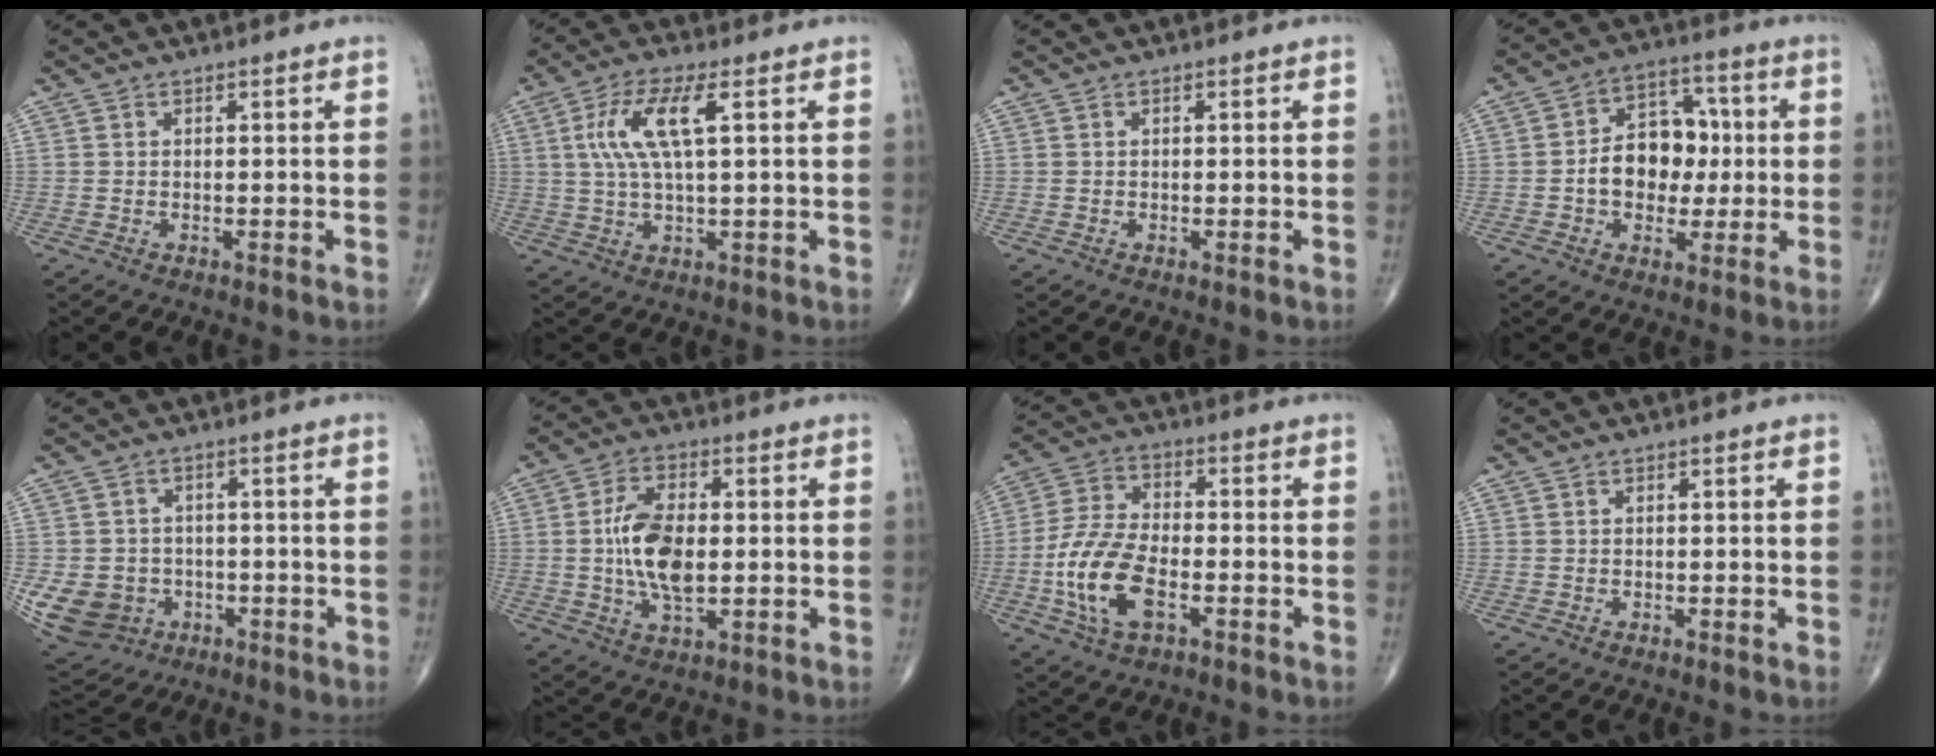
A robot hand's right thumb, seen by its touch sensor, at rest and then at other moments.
{"total": 9.4, "force": [2.4, 2.5, 8.7], "torque": [-0.197, 0.008, 0.051]}
{"total": 0.0}
{"total": 12.1, "force": [-0.4, 8.9, 8.1], "torque": [-0.082, 0.030, -0.011]}
{"total": 10.7, "force": [-2.9, 9.5, 4.1], "torque": [-0.078, 0.012, -0.034]}
{"total": 11.4, "force": [0.0, 5.8, 9.8], "torque": [-0.184, 0.001, 0.002]}
{"total": 13.1, "force": [-4.0, 6.6, 10.6], "torque": [-0.221, 0.017, -0.077]}
{"total": 0.0}